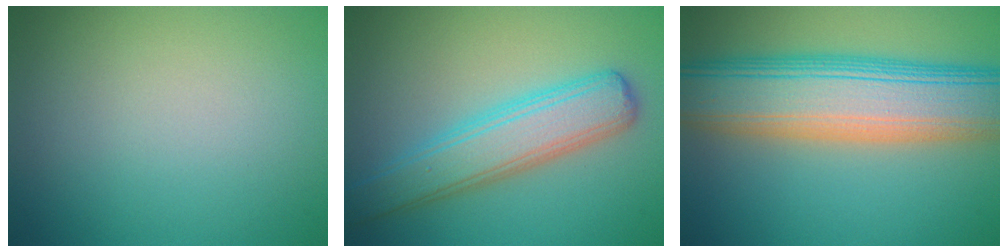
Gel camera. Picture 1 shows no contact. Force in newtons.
{"total": 5.3, "press": 5.3, "slide": 0.1}
{"total": 11.0, "press": 11.0, "slide": 0.6}